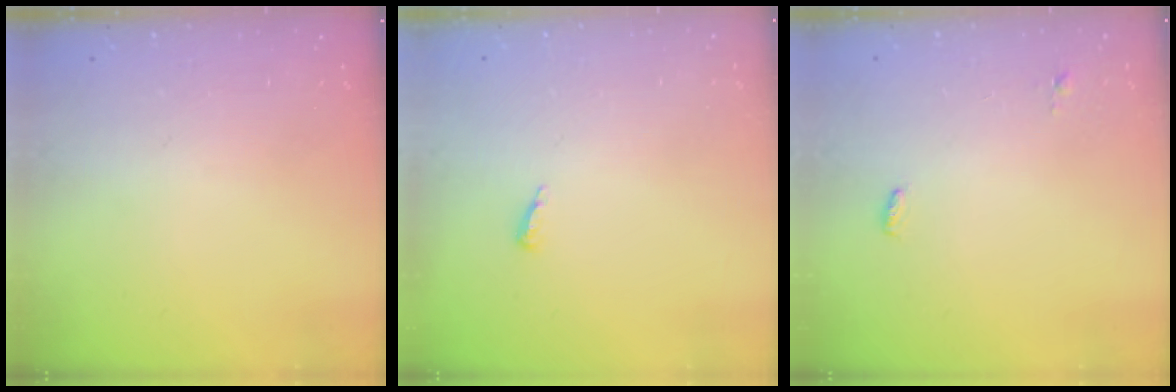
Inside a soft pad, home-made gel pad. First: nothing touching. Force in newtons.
{"total": 4.1, "press": 4.1, "slide": 0.4}
{"total": 3.8, "press": 2.7, "slide": 2.6}